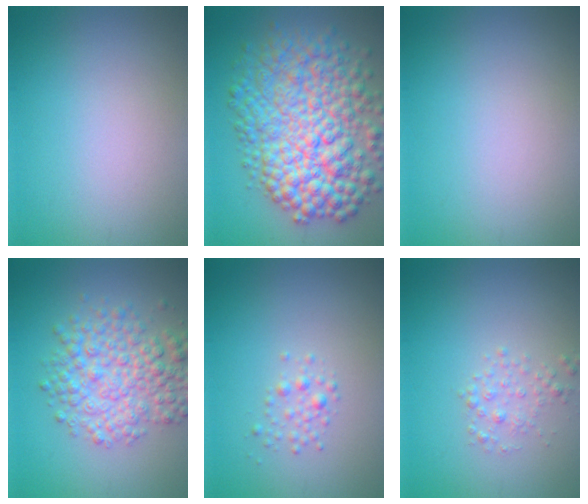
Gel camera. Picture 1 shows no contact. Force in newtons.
{"total": 11.0, "press": 11.0, "slide": 0.1}
{"total": 0.0}
{"total": 5.8, "press": 5.8, "slide": 0.1}
{"total": 1.2, "press": 1.2, "slide": 0.1}
{"total": 1.4, "press": 1.4, "slide": 0.0}